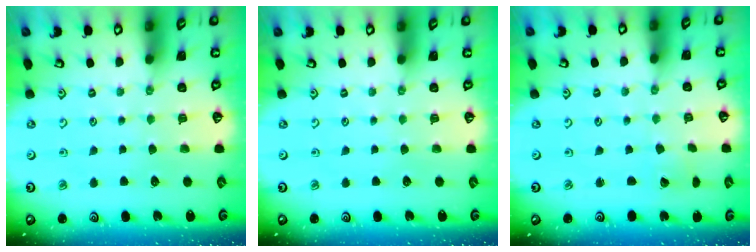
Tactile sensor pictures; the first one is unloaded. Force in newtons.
{"total": 0.0}
{"total": 1.5, "press": 1.5, "slide": 0.2}